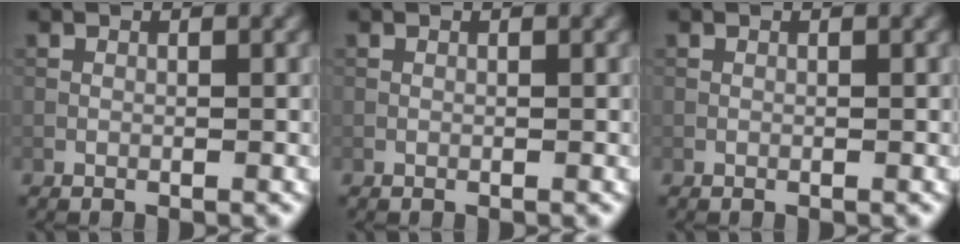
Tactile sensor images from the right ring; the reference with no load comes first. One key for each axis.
{"total": 0.0}
{"total": 0.0}